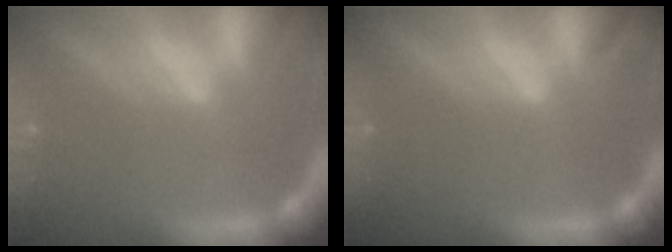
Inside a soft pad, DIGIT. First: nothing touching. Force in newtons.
{"total": 0.9}